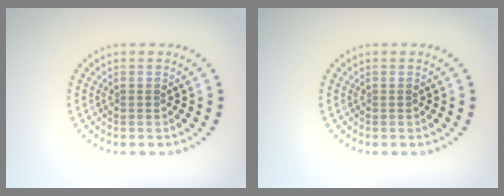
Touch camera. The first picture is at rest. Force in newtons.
{"total": 0.0}